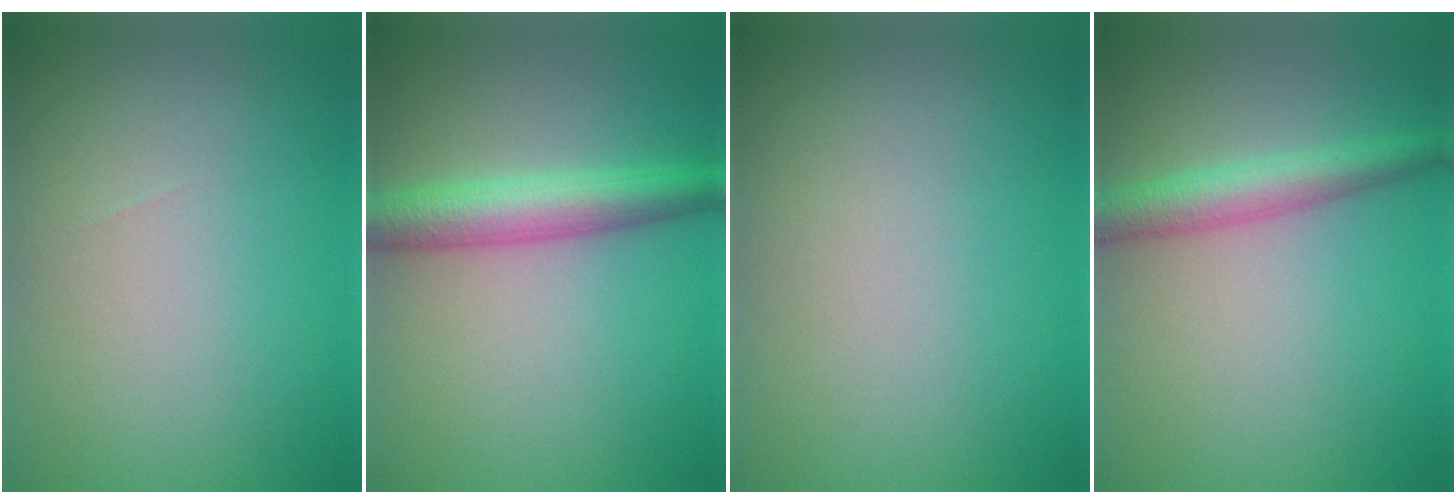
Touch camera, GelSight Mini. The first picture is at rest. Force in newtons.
{"total": 4.6, "press": 4.6, "slide": 0.1}
{"total": 0.0}
{"total": 3.6, "press": 3.6, "slide": 0.2}